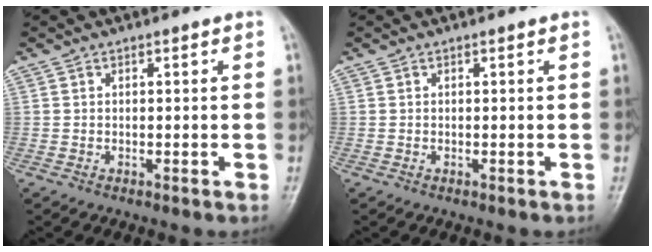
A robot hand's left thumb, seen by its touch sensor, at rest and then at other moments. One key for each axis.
{"total": 0.0}